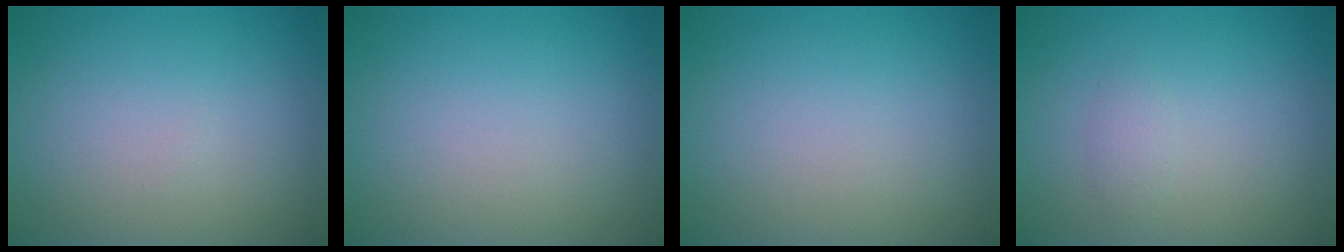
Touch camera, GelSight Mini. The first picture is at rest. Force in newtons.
{"total": 0.0}
{"total": 0.0}
{"total": 0.9, "press": 0.9, "slide": 0.0}